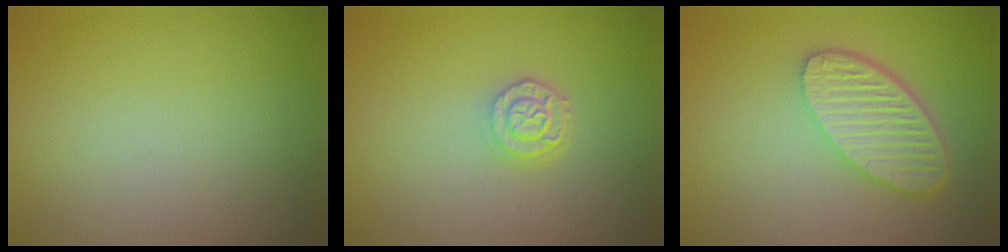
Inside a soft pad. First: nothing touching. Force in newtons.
{"total": 2.4, "press": 1.9, "slide": 1.4}
{"total": 6.0, "press": 4.7, "slide": 3.8}